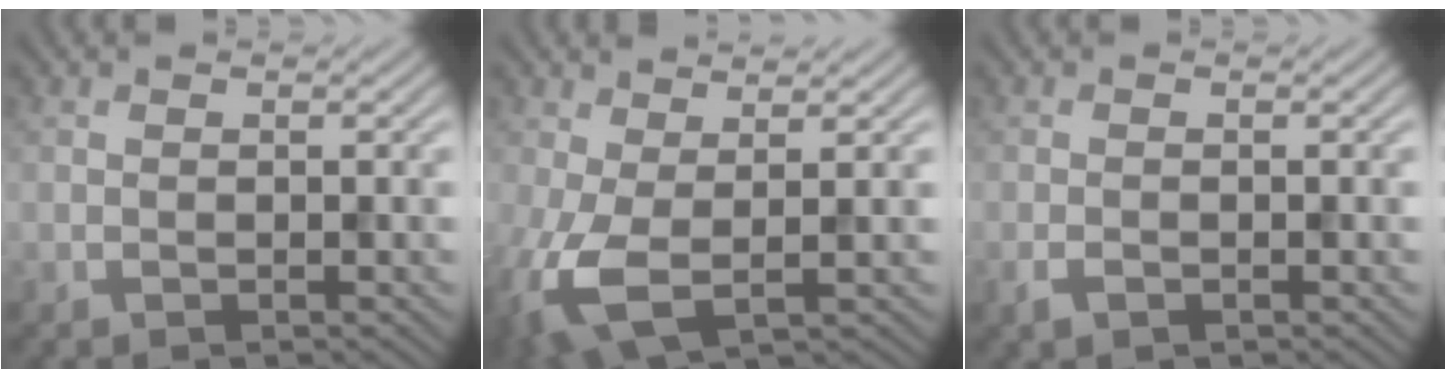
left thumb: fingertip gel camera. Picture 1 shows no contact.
{"total": 6.3, "force": [-0.2, 2.7, 5.7], "torque": [-0.142, -0.004, -0.009]}
{"total": 1.3, "force": [-0.7, 0.5, 0.9], "torque": [-0.021, -0.004, -0.014]}